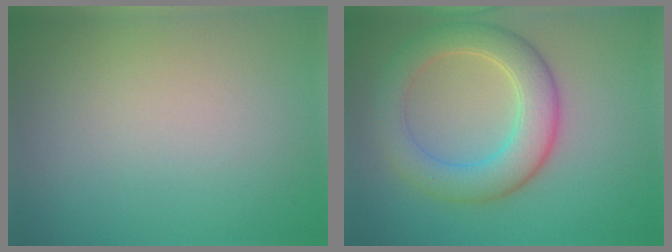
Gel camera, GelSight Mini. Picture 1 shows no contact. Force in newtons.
{"total": 5.8, "press": 5.8, "slide": 0.5}